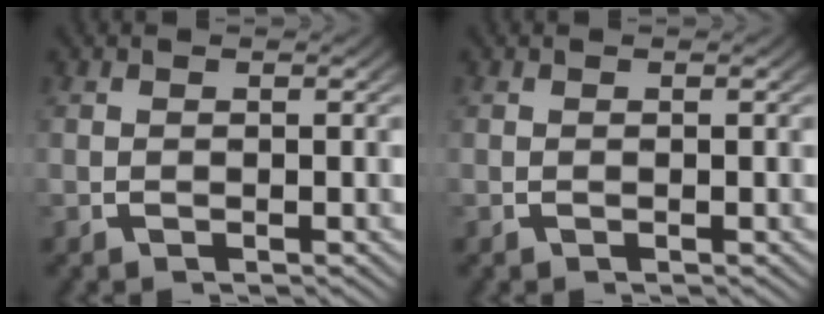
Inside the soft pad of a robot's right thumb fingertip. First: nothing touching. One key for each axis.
{"total": 0.0}